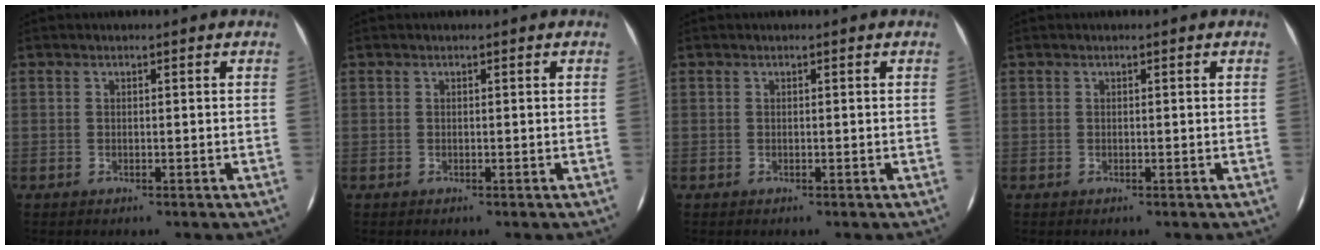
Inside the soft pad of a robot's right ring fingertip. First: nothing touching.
{"total": 0.0}
{"total": 0.0}
{"total": 0.0}